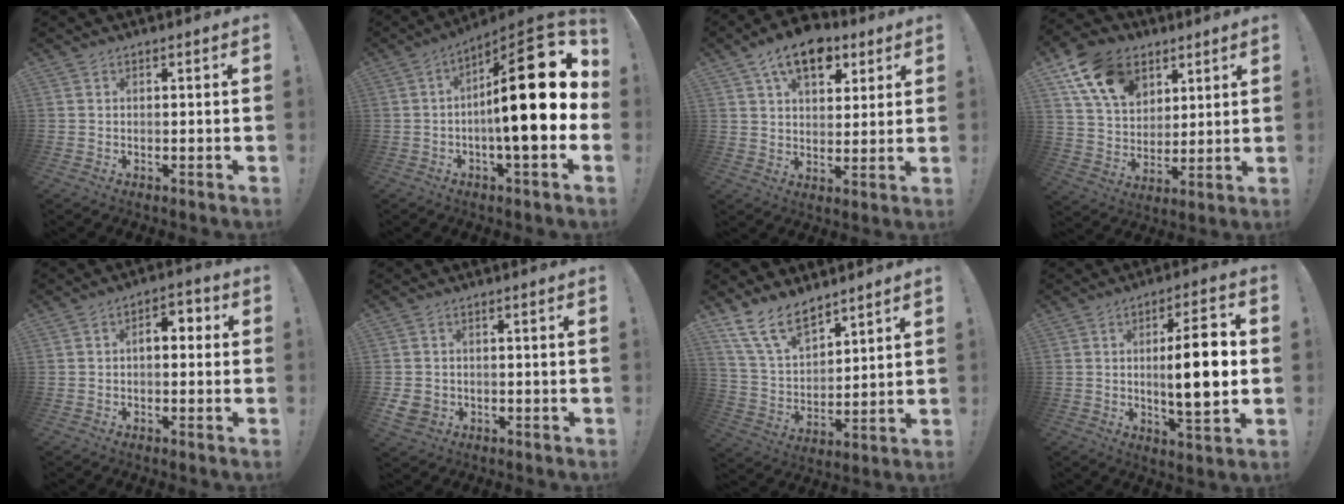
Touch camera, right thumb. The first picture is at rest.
{"total": 23.8, "force": [1.4, 5.7, 23.1], "torque": [-0.343, -0.011, 0.016]}
{"total": 13.2, "force": [7.0, 8.0, 7.8], "torque": [-0.113, -0.026, 0.128]}
{"total": 16.2, "force": [8.3, 11.3, 8.1], "torque": [-0.146, -0.032, 0.163]}
{"total": 5.7, "force": [0.2, 3.4, 4.6], "torque": [-0.061, 0.008, -0.002]}
{"total": 4.3, "force": [-1.2, 3.6, 1.9], "torque": [-0.040, -0.004, -0.022]}
{"total": 14.0, "force": [10.3, 6.6, 6.8], "torque": [-0.129, -0.060, 0.197]}
{"total": 13.7, "force": [0.5, 3.0, 13.4], "torque": [-0.212, -0.008, -0.001]}